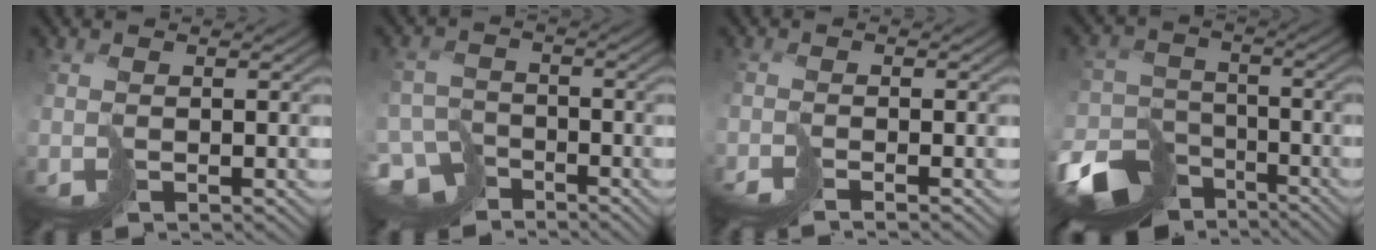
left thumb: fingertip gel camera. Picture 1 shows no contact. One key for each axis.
{"total": 7.1, "fx": -5.8, "fy": 3.5, "fz": 2.3, "tx": -0.037, "ty": -0.009, "tz": -0.114}
{"total": 2.1, "fx": -1.9, "fy": -0.9, "fz": 0.2, "tx": 0.004, "ty": 0.002, "tz": -0.040}
{"total": 12.6, "fx": -9.3, "fy": 6.7, "fz": 5.3, "tx": -0.121, "ty": -0.029, "tz": -0.158}